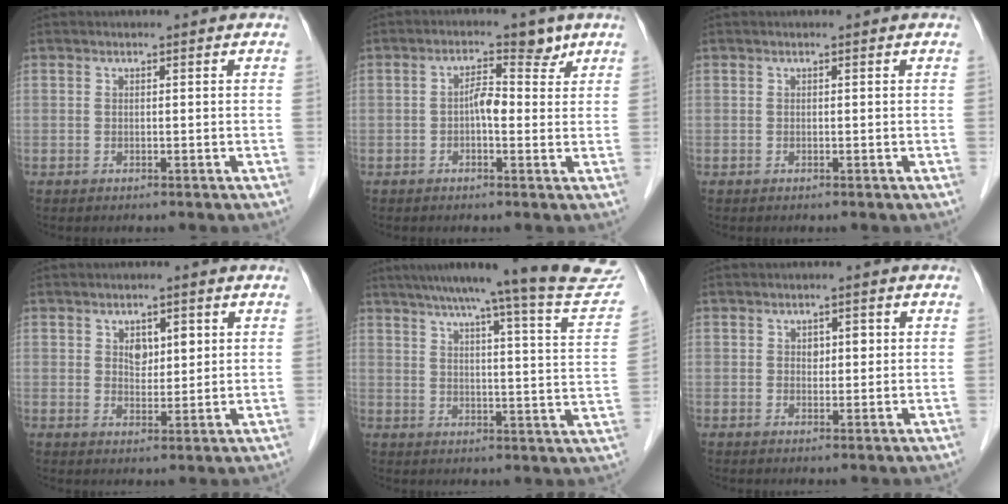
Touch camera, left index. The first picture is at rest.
{"total": 3.9, "force": [0.9, 2.1, 3.1], "torque": [-0.055, 0.024, 0.012]}
{"total": 0.0}
{"total": 3.8, "force": [1.4, 2.2, 2.7], "torque": [-0.043, 0.005, 0.024]}
{"total": 22.0, "force": [19.7, -0.9, 9.8], "torque": [-0.139, -0.053, 0.238]}
{"total": 2.1, "force": [0.5, 1.3, 1.6], "torque": [-0.022, 0.006, 0.007]}